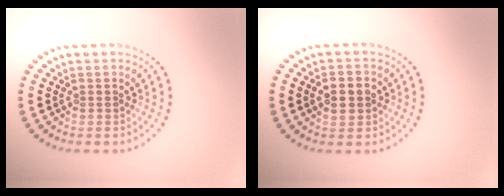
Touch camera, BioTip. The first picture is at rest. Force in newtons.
{"total": 2.7, "press": 2.7, "slide": 0.2}